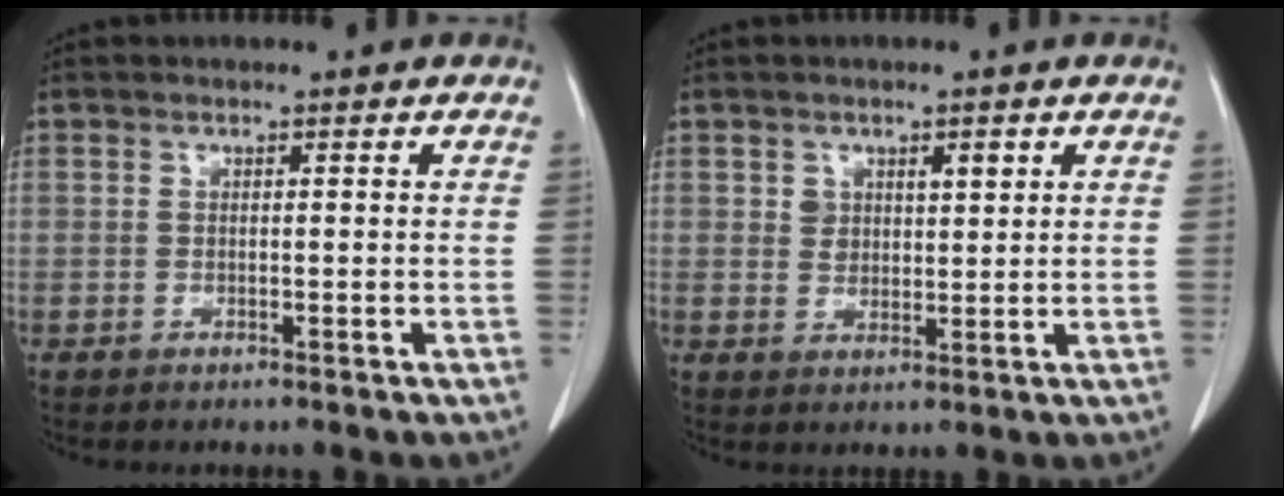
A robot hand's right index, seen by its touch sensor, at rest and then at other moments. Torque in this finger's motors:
{"motor_torque": [-0.09, 0.25, 0.01, 0.01]}